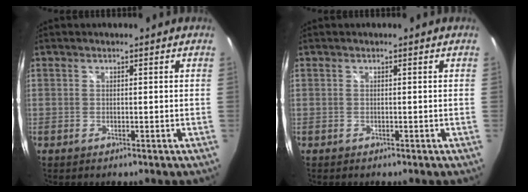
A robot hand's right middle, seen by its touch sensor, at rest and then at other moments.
{"total": 0.0}